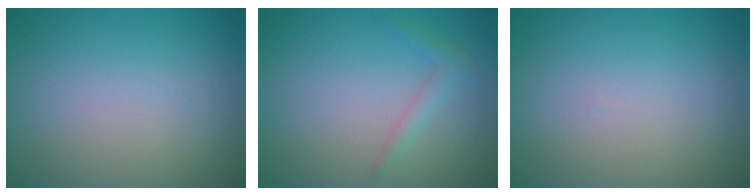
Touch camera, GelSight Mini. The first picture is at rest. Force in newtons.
{"total": 1.4, "press": 1.4, "slide": 0.1}
{"total": 0.0}